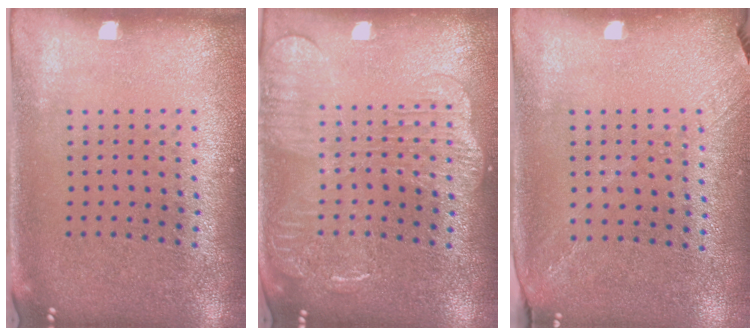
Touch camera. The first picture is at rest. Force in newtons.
{"total": 2.0, "press": 2.0, "slide": 0.4}
{"total": 1.3, "press": 1.0, "slide": 0.9}